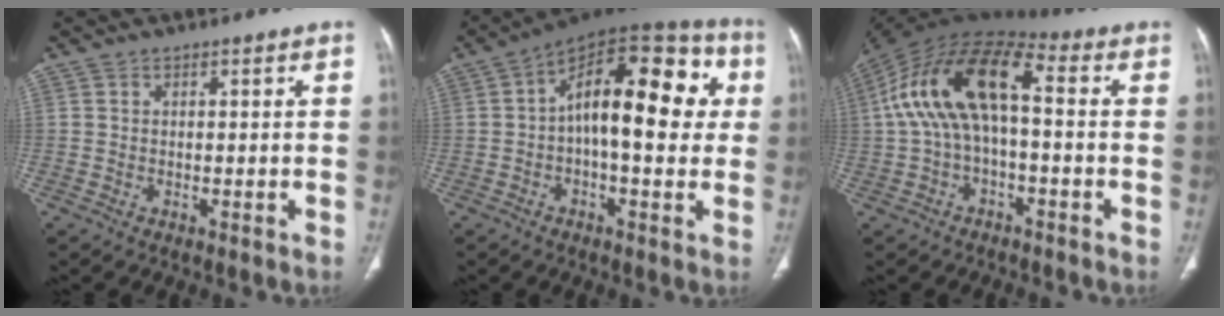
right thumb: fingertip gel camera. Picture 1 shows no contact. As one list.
[{"total": 21.1, "force": [2.4, 10.0, 18.4], "torque": [-0.237, 0.041, 0.023]}, {"total": 16.4, "force": [0.6, 8.1, 14.2], "torque": [-0.273, 0.053, 0.003]}]